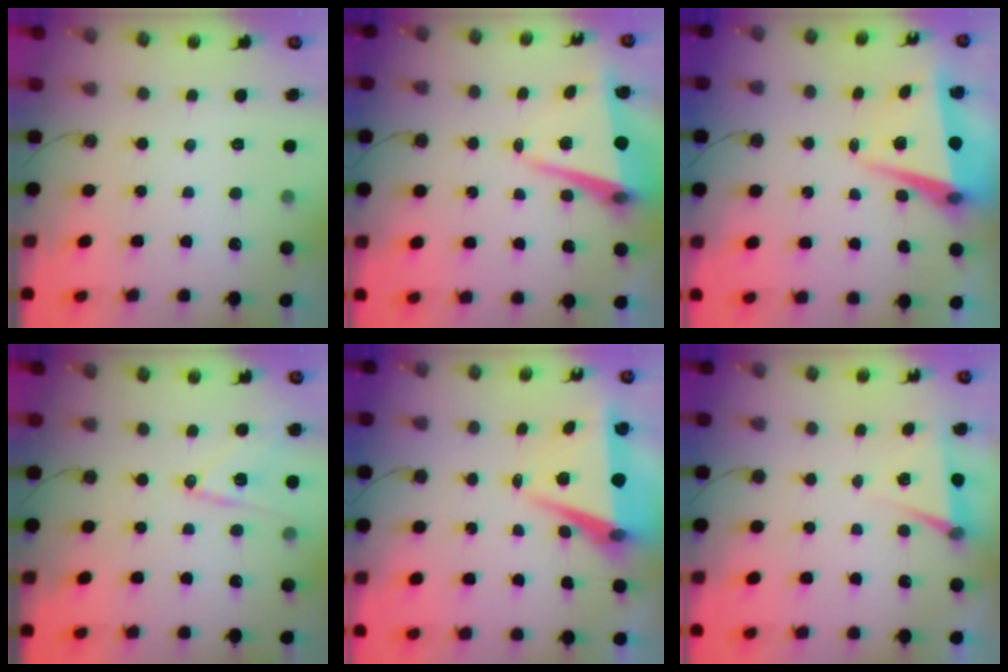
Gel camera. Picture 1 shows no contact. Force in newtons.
{"total": 8.2, "press": 8.0, "slide": 1.9}
{"total": 6.9, "press": 6.8, "slide": 1.1}
{"total": 12.0, "press": 11.7, "slide": 2.7}
{"total": 7.5, "press": 6.3, "slide": 4.2}
{"total": 5.1, "press": 2.5, "slide": 4.5}